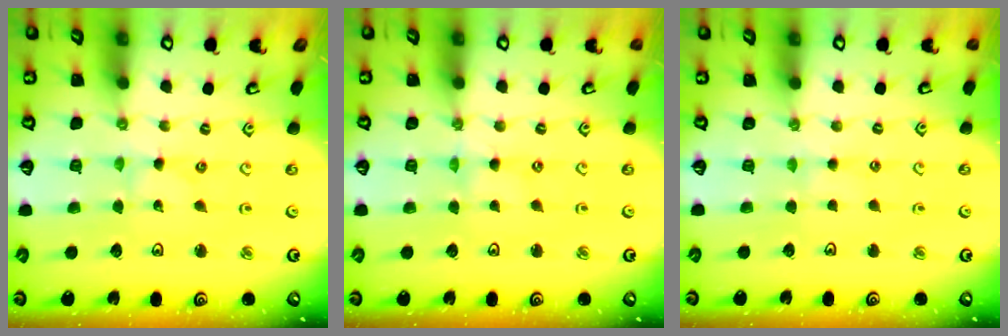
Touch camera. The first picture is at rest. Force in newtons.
{"total": 0.0}
{"total": 2.1, "press": 2.1, "slide": 0.4}